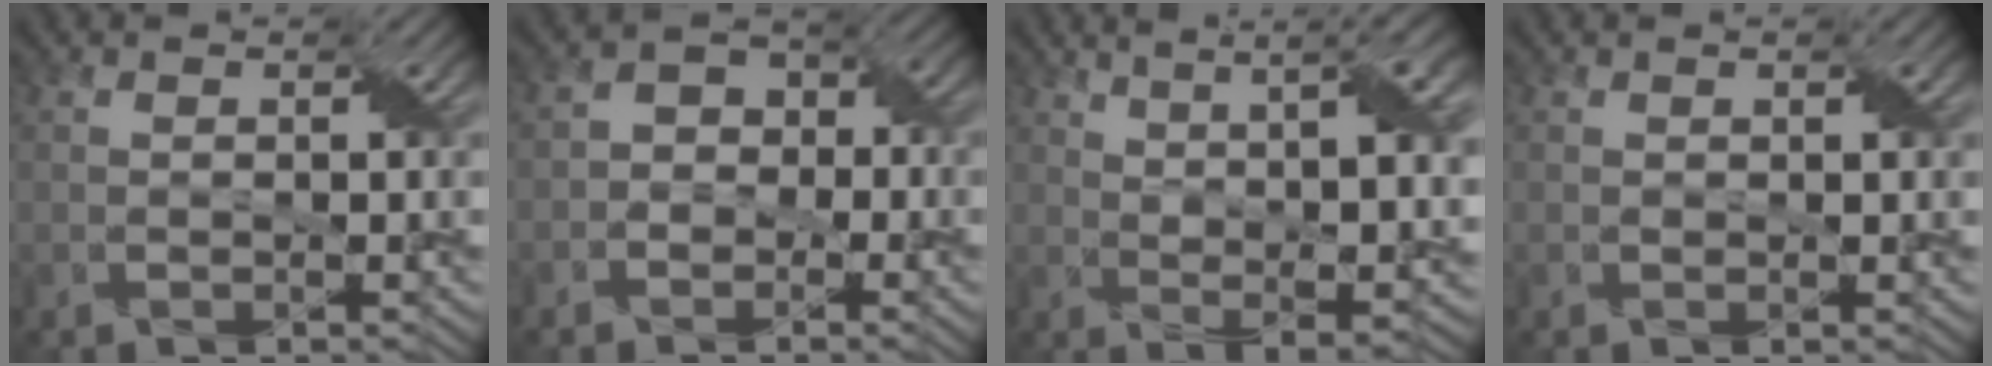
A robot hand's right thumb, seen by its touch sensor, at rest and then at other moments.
{"total": 3.5, "force": [-1.4, 2.9, 1.4], "torque": [-0.023, 0.008, -0.038]}
{"total": 12.7, "force": [4.9, 4.0, 11.0], "torque": [-0.171, 0.013, 0.073]}
{"total": 0.8, "force": [0.4, 0.3, 0.6], "torque": [-0.011, 0.001, 0.008]}